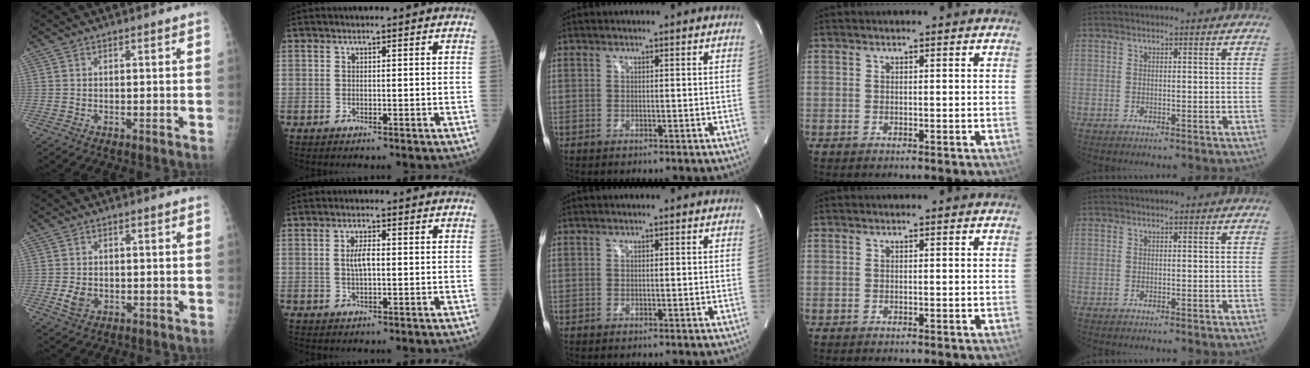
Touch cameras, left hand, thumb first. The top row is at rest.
{"thumb": {"total": 3.1, "force": [-0.6, 2.3, 1.9], "torque": [-0.034, -0.001, -0.006]}, "index": {"total": 3.0, "force": [0.2, 0.9, 2.8], "torque": [-0.059, 0.002, 0.004]}}